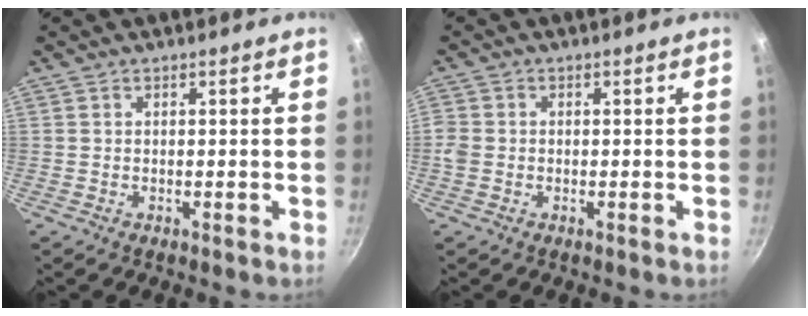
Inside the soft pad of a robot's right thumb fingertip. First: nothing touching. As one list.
[{"total": 2.5, "force": [-0.6, 2.2, 1.2], "torque": [-0.019, 0.007, -0.013]}]